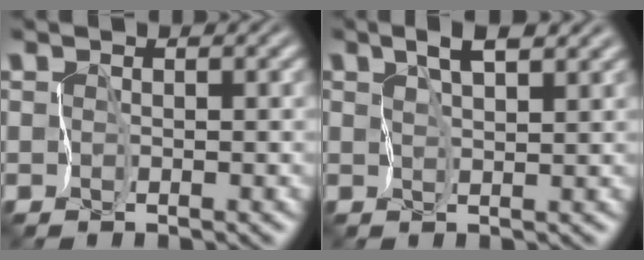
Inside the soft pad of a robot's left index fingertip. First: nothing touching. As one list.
[{"total": 2.8, "force": [1.8, 0.5, 2.0], "torque": [-0.041, 0.002, 0.035]}]